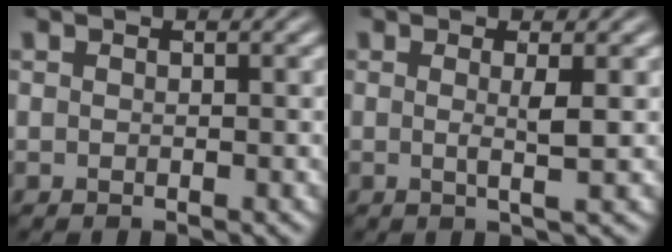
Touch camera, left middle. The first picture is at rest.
{"total": 2.0, "force": [0.2, 0.3, 1.9], "torque": [-0.035, -0.002, -0.003]}